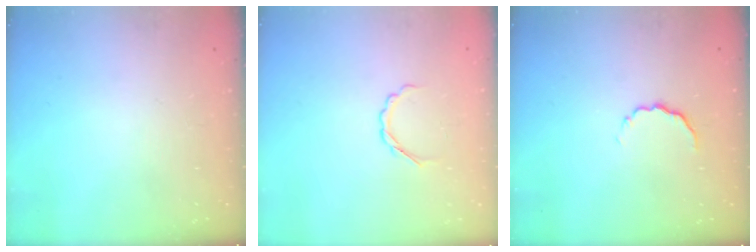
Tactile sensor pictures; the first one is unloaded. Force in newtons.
{"total": 3.2, "press": 3.1, "slide": 0.8}
{"total": 4.0, "press": 3.9, "slide": 0.9}